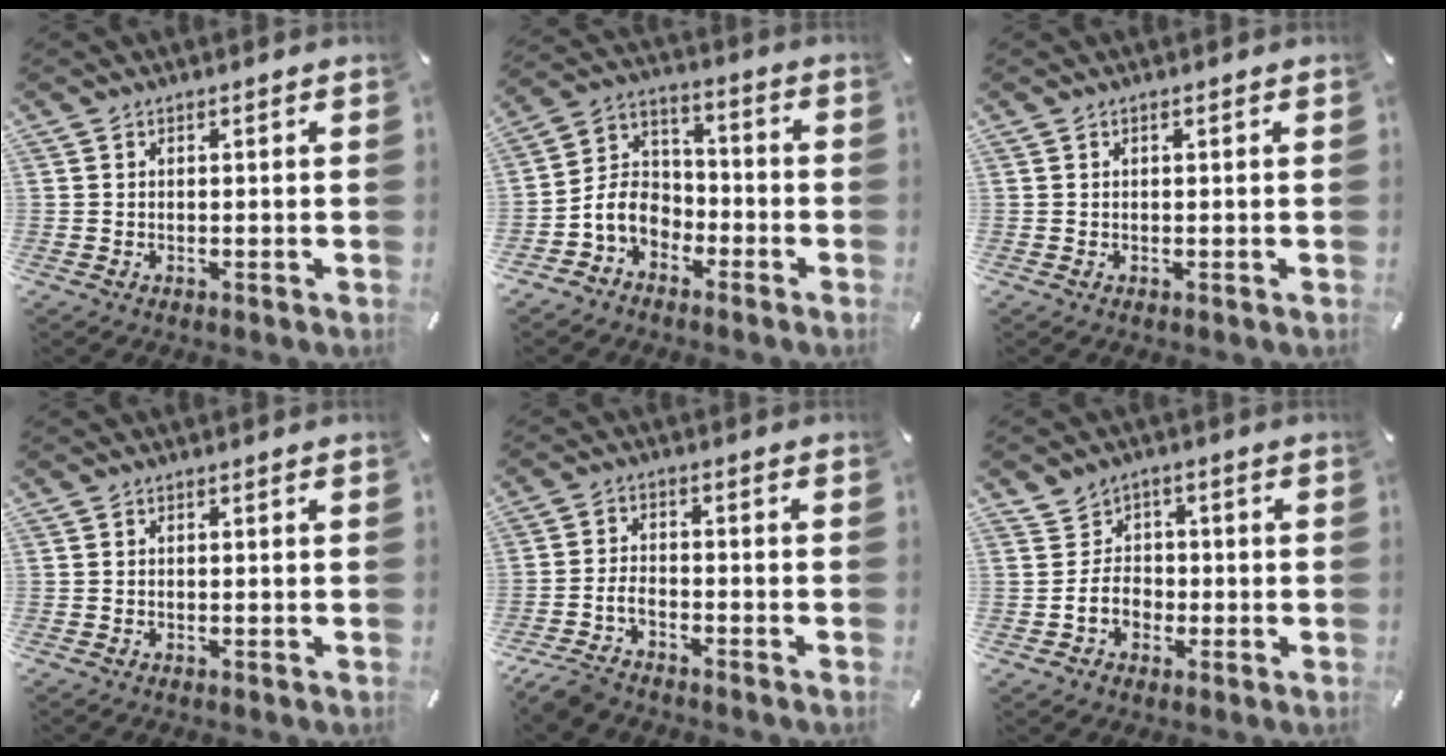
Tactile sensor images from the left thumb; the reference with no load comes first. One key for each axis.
{"total": 9.0, "fx": -4.3, "fy": 7.3, "fz": 3.0, "tx": -0.077, "ty": 0.028, "tz": -0.082}
{"total": 0.0}
{"total": 0.0}
{"total": 5.1, "fx": -3.8, "fy": 2.1, "fz": 2.5, "tx": -0.067, "ty": 0.012, "tz": -0.078}
{"total": 6.0, "fx": -0.7, "fy": 5.5, "fz": 2.4, "tx": -0.035, "ty": 0.012, "tz": -0.012}